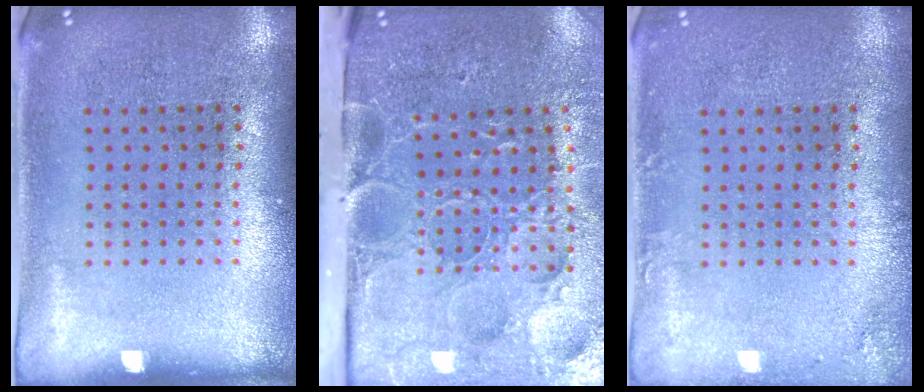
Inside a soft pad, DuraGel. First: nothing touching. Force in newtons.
{"total": 5.2, "press": 4.1, "slide": 3.3}
{"total": 1.3, "press": 1.3, "slide": 0.0}